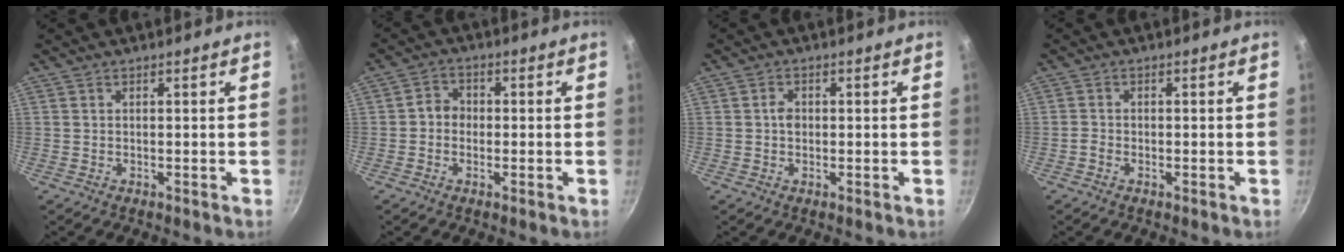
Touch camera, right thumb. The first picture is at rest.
{"total": 3.8, "force": [-0.4, 3.2, 2.1], "torque": [-0.016, 0.013, -0.017]}
{"total": 2.0, "force": [0.0, 1.6, 1.2], "torque": [-0.010, 0.005, -0.003]}
{"total": 1.1, "force": [-0.6, 0.7, 0.6], "torque": [-0.012, 0.004, -0.017]}